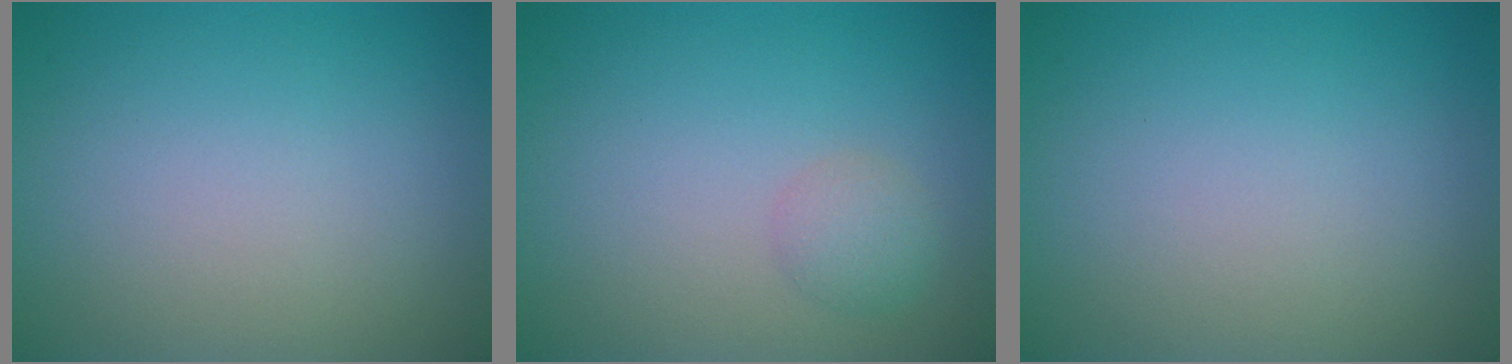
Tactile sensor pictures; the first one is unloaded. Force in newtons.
{"total": 1.6, "press": 1.6, "slide": 0.1}
{"total": 0.0}